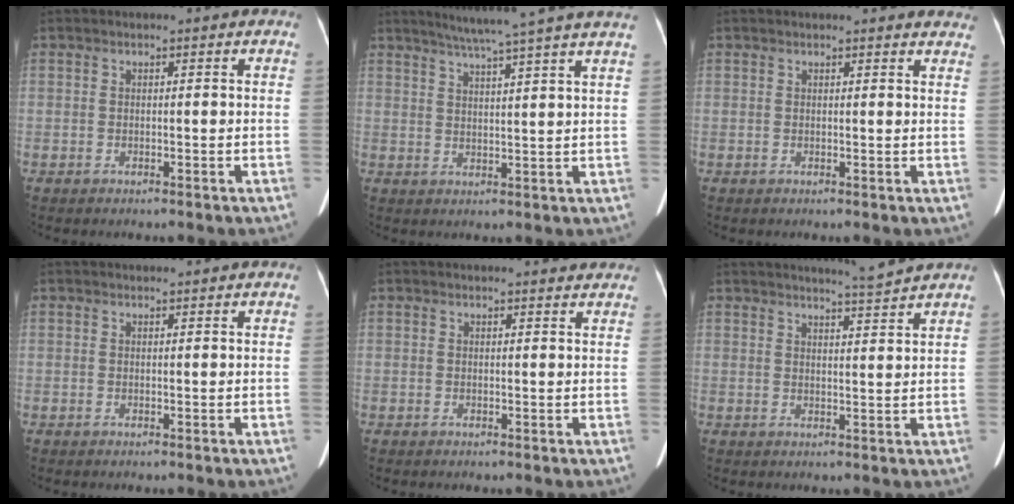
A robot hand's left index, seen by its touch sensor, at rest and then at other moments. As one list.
[{"total": 12.2, "force": [10.1, -1.7, 6.6], "torque": [-0.104, 0.004, 0.125]}, {"total": 8.9, "force": [8.5, 1.7, 2.0], "torque": [0.000, -0.010, 0.066]}, {"total": 0.7, "force": [0.7, -0.1, 0.1], "torque": [-0.005, 0.005, 0.013]}, {"total": 3.1, "force": [3.0, 0.7, 0.5], "torque": [-0.009, 0.006, 0.024]}, {"total": 3.8, "force": [3.5, -1.5, 0.4], "torque": [-0.015, -0.017, 0.054]}]